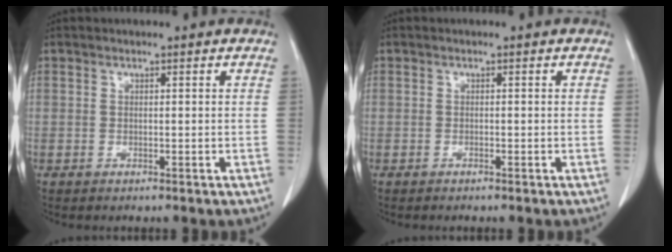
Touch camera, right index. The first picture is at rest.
{"total": 0.0}